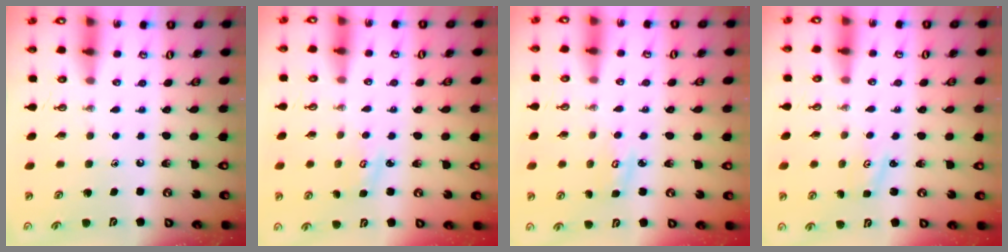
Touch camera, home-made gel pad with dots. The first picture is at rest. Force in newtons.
{"total": 2.7, "press": 2.7, "slide": 0.3}
{"total": 4.4, "press": 4.4, "slide": 0.3}
{"total": 1.3, "press": 1.3, "slide": 0.2}